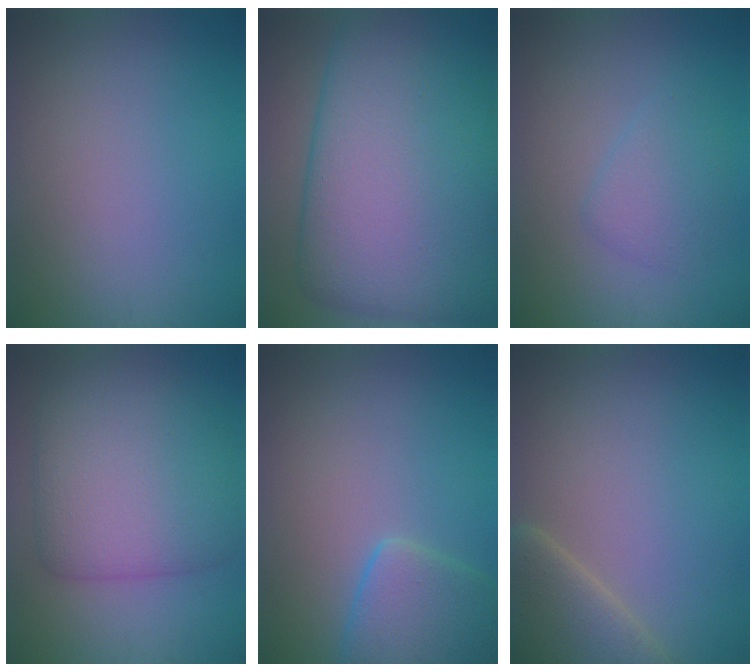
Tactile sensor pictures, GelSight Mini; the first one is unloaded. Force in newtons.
{"total": 16.9, "press": 16.9, "slide": 0.5}
{"total": 2.3, "press": 2.3, "slide": 0.1}
{"total": 8.2, "press": 8.2, "slide": 0.2}
{"total": 4.2, "press": 4.2, "slide": 0.4}
{"total": 4.6, "press": 4.6, "slide": 0.4}